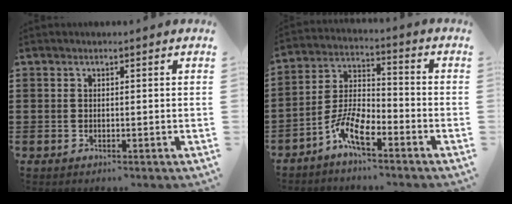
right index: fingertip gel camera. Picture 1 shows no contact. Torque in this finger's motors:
{"motor_torque": [1.56, 0.57, 0.26, 0.12]}